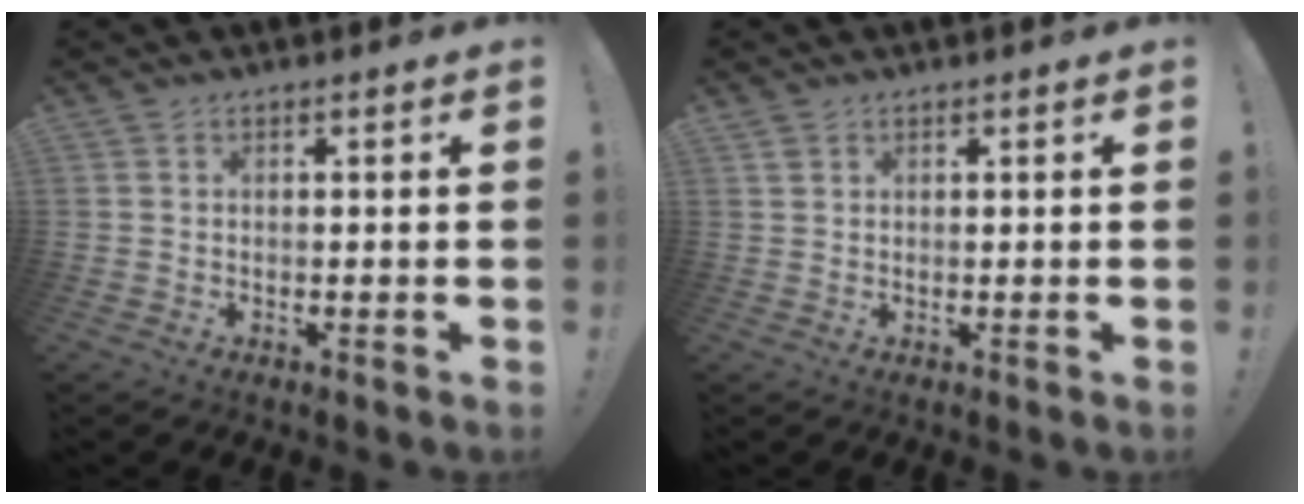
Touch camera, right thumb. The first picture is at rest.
{"total": 1.2, "force": [0.9, 0.7, 0.4], "torque": [-0.006, -0.001, 0.018]}